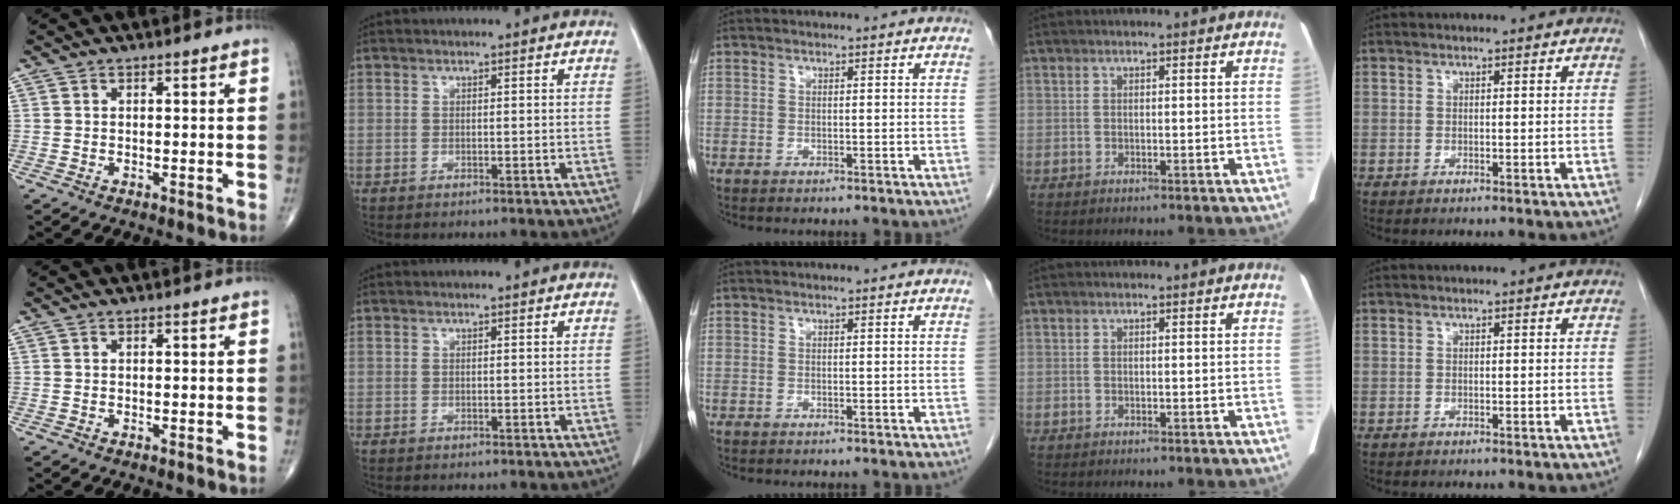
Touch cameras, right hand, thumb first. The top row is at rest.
{}